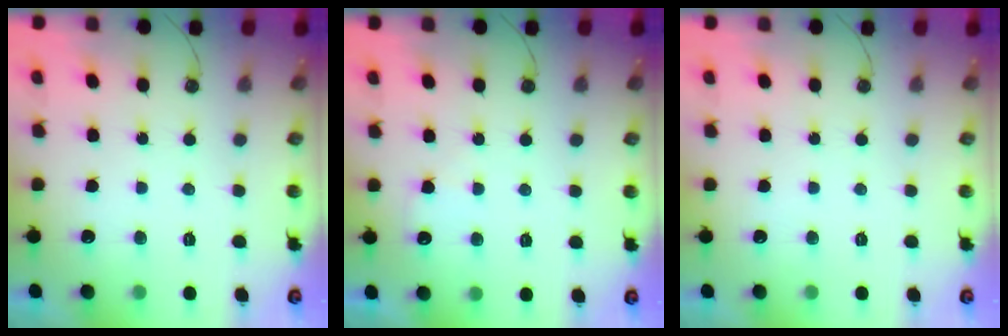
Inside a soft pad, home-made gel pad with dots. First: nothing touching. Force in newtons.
{"total": 4.3, "press": 4.3, "slide": 0.6}
{"total": 0.0}